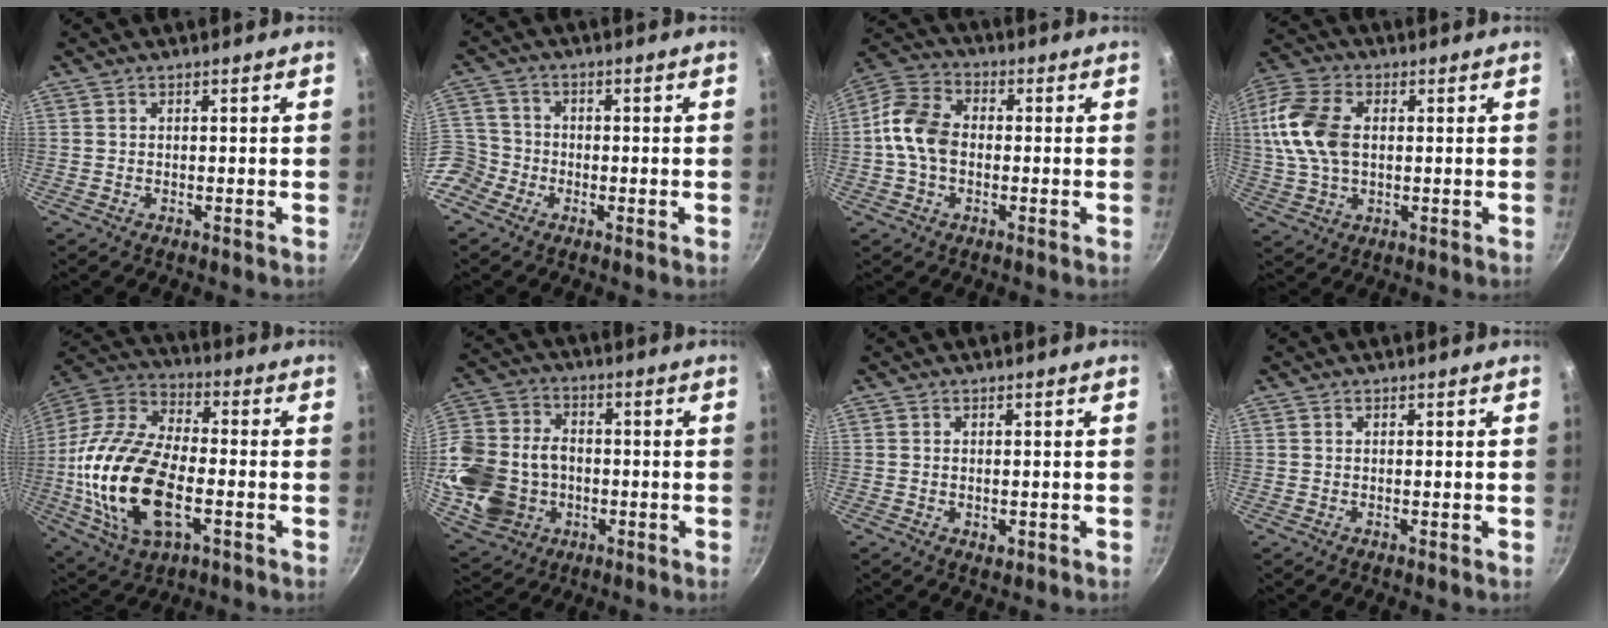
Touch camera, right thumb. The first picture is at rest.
{"total": 7.7, "force": [-3.5, 6.6, 1.9], "torque": [-0.012, 0.038, -0.078]}
{"total": 10.5, "force": [-0.7, 7.5, 7.2], "torque": [-0.123, 0.029, -0.031]}
{"total": 13.7, "force": [1.6, 8.7, 10.4], "torque": [-0.202, 0.015, 0.022]}
{"total": 23.1, "force": [-4.3, 12.2, 19.2], "torque": [-0.379, 0.023, -0.084]}
{"total": 19.4, "force": [-3.0, 15.4, 11.4], "torque": [-0.226, 0.029, -0.042]}
{"total": 1.7, "force": [-0.3, 1.2, 1.2], "torque": [-0.015, -0.003, -0.004]}
{"total": 0.0}